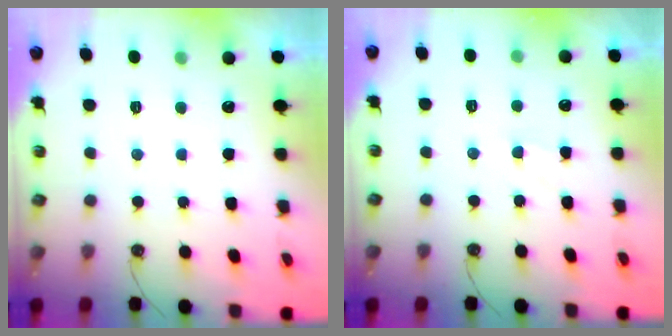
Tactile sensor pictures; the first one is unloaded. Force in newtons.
{"total": 5.6, "press": 5.6, "slide": 0.7}